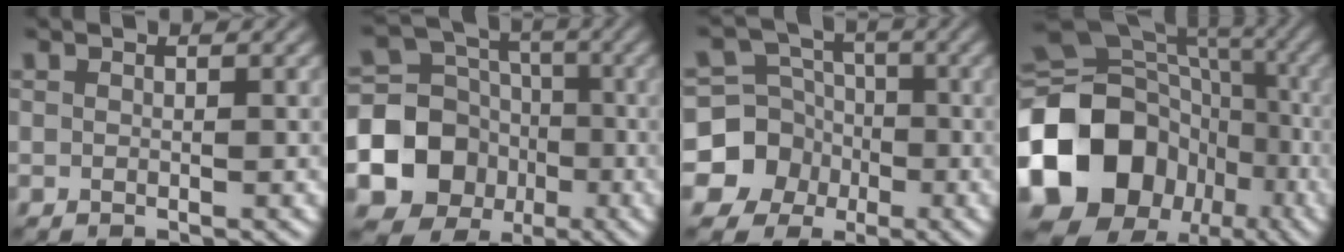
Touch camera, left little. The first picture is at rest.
{"total": 9.7, "force": [-2.9, 8.4, 3.8], "torque": [-0.103, -0.008, -0.056]}
{"total": 7.6, "force": [-2.8, 6.9, 1.6], "torque": [-0.032, -0.003, -0.074]}
{"total": 18.1, "force": [-5.5, 14.8, 8.9], "torque": [-0.202, 0.009, -0.109]}